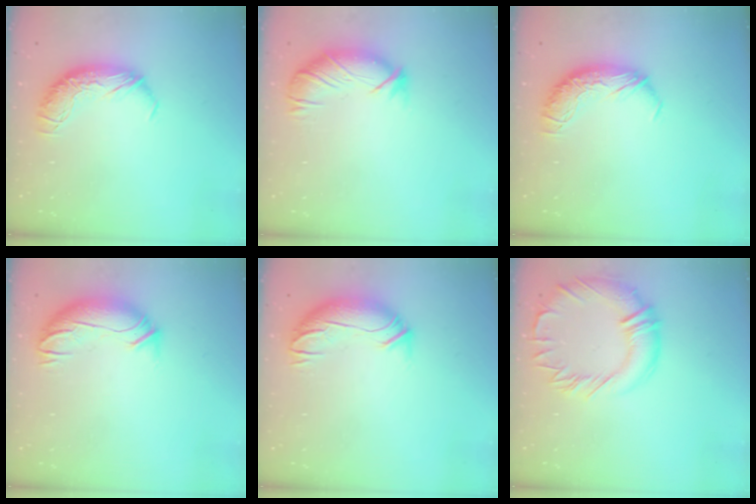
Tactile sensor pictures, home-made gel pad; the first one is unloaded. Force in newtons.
{"total": 2.8, "press": 2.4, "slide": 1.4}
{"total": 0.0}
{"total": 3.5, "press": 2.3, "slide": 2.7}
{"total": 3.4, "press": 2.1, "slide": 2.7}
{"total": 7.1, "press": 6.7, "slide": 2.1}